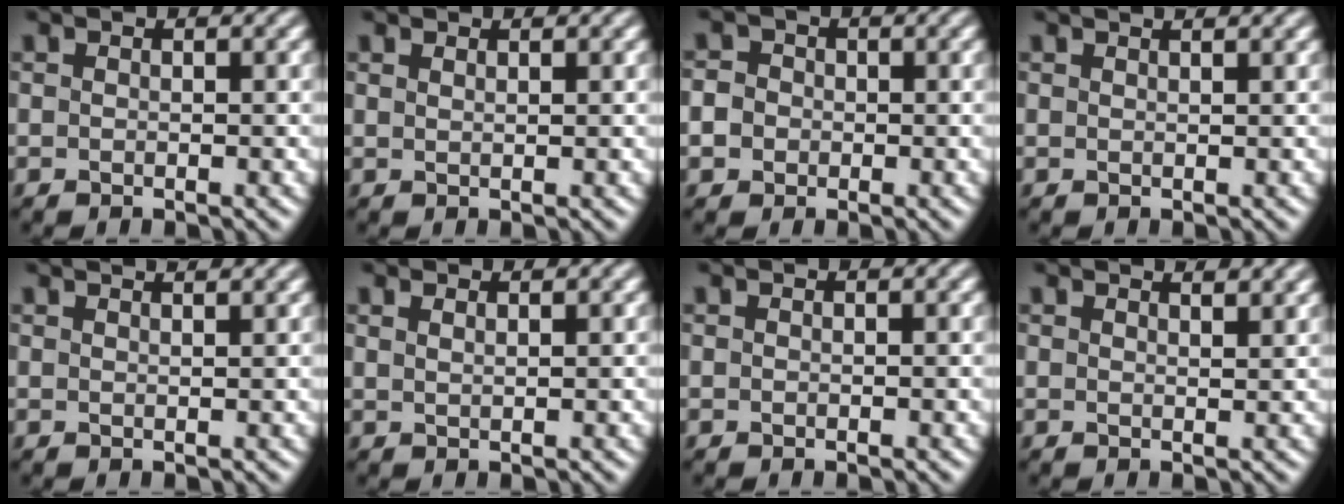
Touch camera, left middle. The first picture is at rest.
{"total": 0.8, "force": [0.7, 0.1, 0.3], "torque": [-0.002, -0.001, 0.011]}
{"total": 3.7, "force": [0.1, 3.4, 1.6], "torque": [-0.015, 0.027, -0.028]}
{"total": 2.3, "force": [1.8, 0.9, 1.1], "torque": [0.001, 0.005, -0.002]}
{"total": 3.0, "force": [2.4, 1.1, 1.5], "torque": [0.001, 0.014, 0.000]}
{"total": 1.1, "force": [0.9, 0.3, 0.5], "torque": [-0.006, -0.001, 0.011]}
{"total": 0.0}
{"total": 2.1, "force": [1.9, 0.5, 0.9], "torque": [-0.006, 0.008, 0.014]}